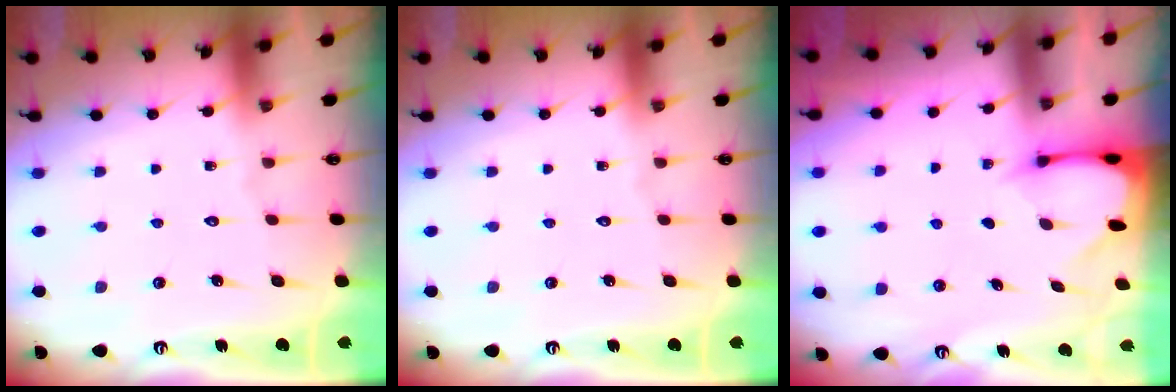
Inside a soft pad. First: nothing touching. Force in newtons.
{"total": 0.0}
{"total": 2.5, "press": 2.5, "slide": 0.3}